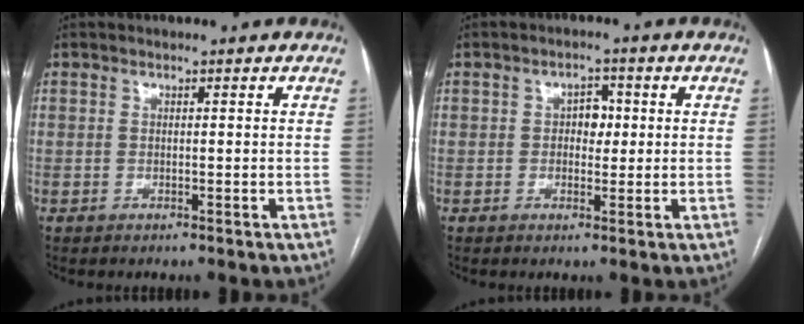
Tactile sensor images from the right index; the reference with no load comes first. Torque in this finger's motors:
{"motor_torque": [0.42, 0.04, 0.02, 0.04]}